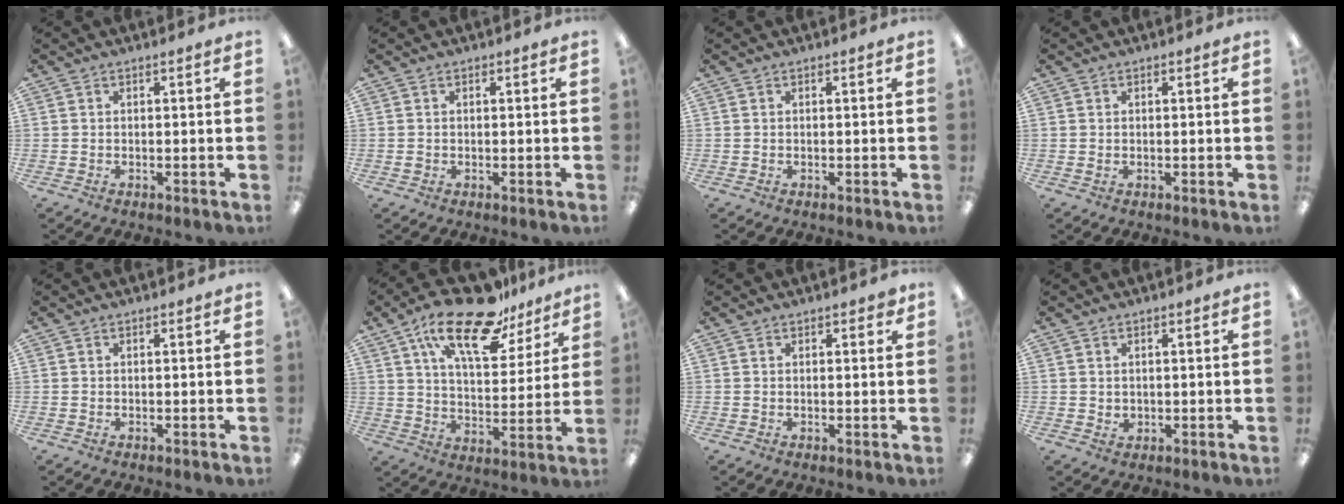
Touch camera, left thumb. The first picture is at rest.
{"total": 0.6, "force": [0.0, 0.5, 0.2], "torque": [-0.004, 0.003, -0.002]}
{"total": 0.0}
{"total": 0.5, "force": [0.2, 0.4, 0.3], "torque": [0.002, 0.000, 0.001]}
{"total": 0.0}
{"total": 20.5, "force": [14.0, 8.4, 12.5], "torque": [-0.214, -0.070, 0.237]}
{"total": 1.3, "force": [0.9, 0.6, 0.6], "torque": [-0.005, 0.000, 0.015]}
{"total": 1.5, "force": [0.8, 1.3, 0.3], "torque": [0.001, -0.001, 0.011]}